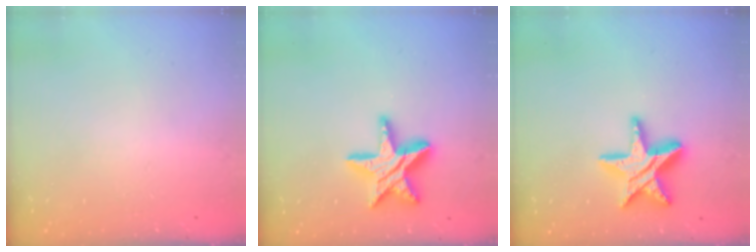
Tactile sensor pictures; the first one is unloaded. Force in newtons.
{"total": 17.7, "press": 17.6, "slide": 1.6}
{"total": 15.9, "press": 15.9, "slide": 1.2}